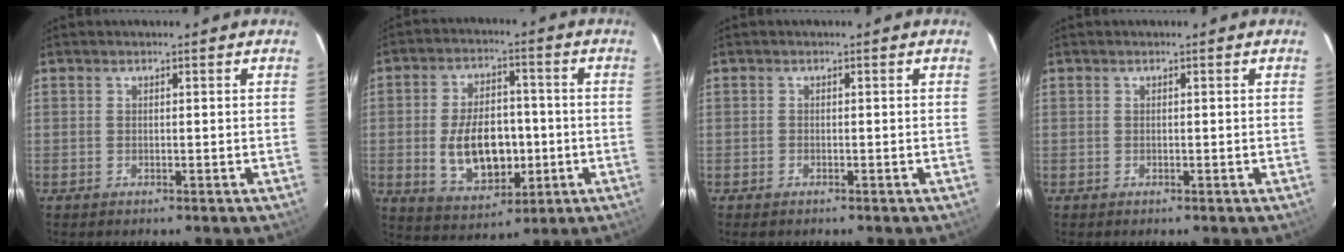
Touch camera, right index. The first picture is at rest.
{"total": 12.9, "force": [-1.9, 7.8, 10.1], "torque": [-0.196, 0.005, -0.012]}
{"total": 0.7, "force": [-0.6, 0.4, 0.1], "torque": [-0.005, 0.000, -0.011]}
{"total": 0.0}